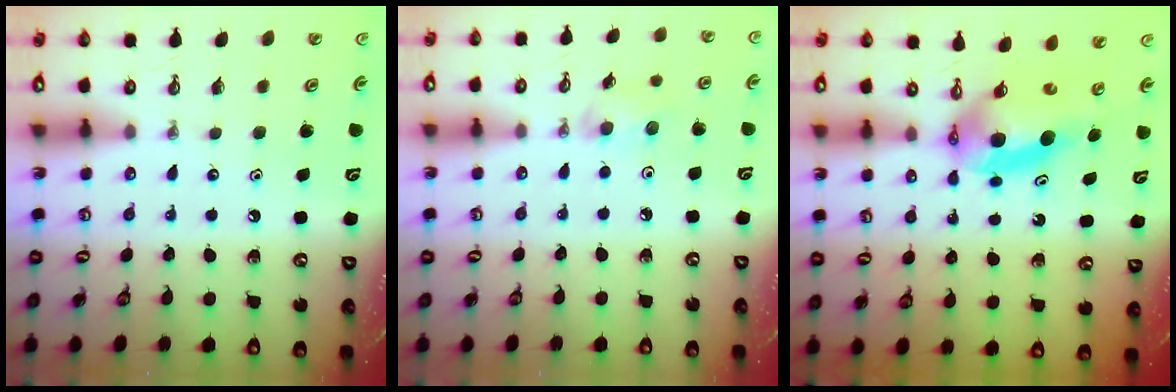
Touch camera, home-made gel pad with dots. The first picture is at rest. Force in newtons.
{"total": 5.3, "press": 5.1, "slide": 1.3}
{"total": 5.3, "press": 5.3, "slide": 0.3}